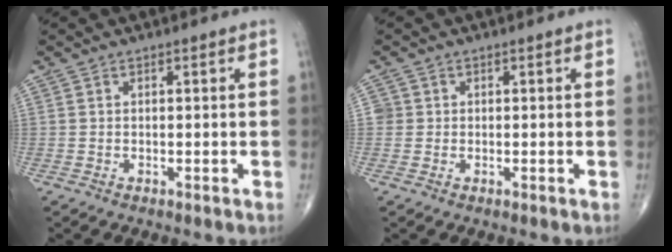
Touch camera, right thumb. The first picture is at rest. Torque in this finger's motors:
{"motor_torque": [-0.17, 0.14, 0.14, 0.17, -0.02]}